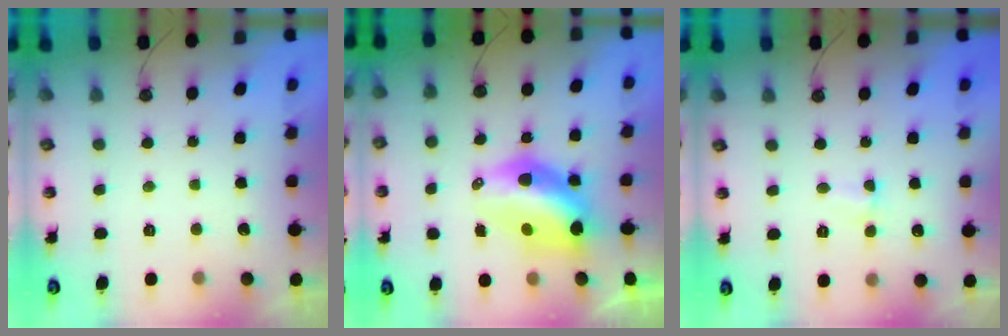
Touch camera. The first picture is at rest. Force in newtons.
{"total": 11.9, "press": 11.8, "slide": 1.2}
{"total": 1.6, "press": 1.3, "slide": 0.9}